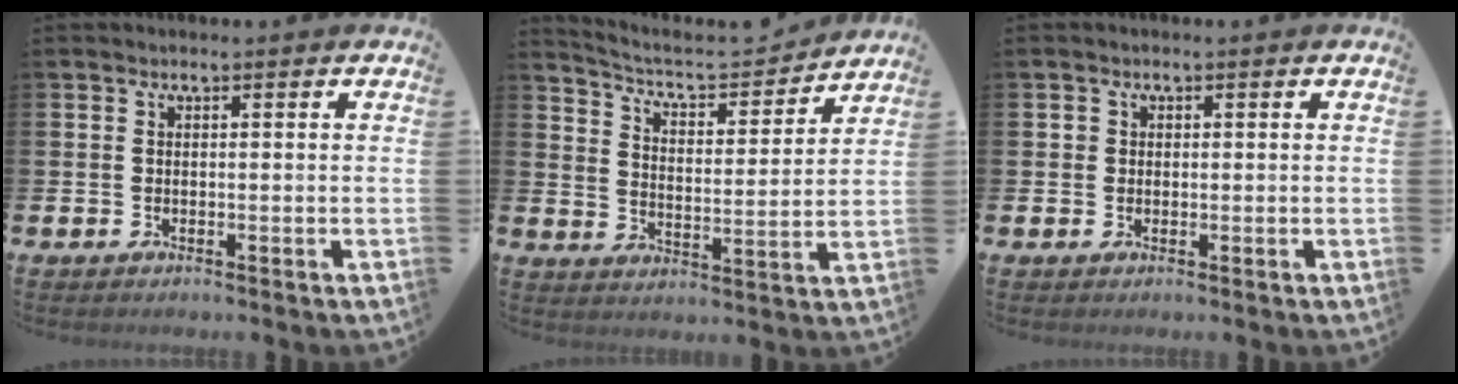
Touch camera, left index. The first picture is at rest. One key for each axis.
{"total": 5.8, "fx": 5.4, "fy": 1.4, "fz": 1.6, "tx": -0.059, "ty": -0.042, "tz": 0.087}
{"total": 0.9, "fx": 0.2, "fy": 0.8, "fz": 0.1, "tx": 0.010, "ty": 0.003, "tz": 0.000}